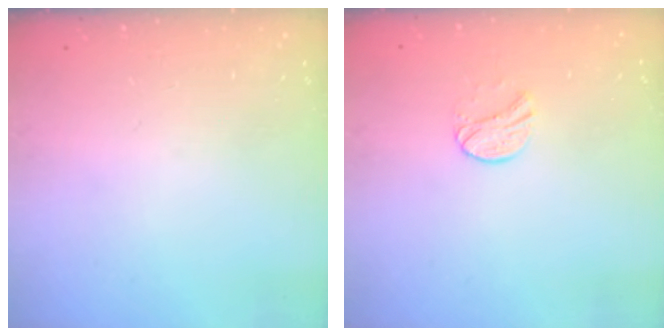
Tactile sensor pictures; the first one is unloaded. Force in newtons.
{"total": 6.9, "press": 6.9, "slide": 0.5}